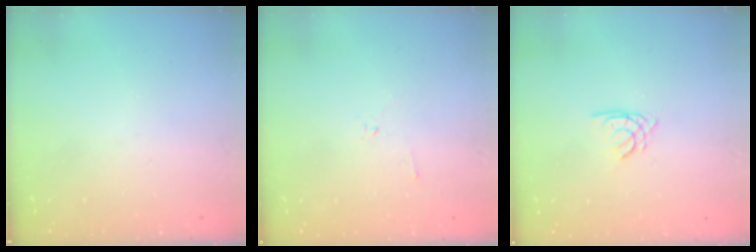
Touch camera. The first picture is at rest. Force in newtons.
{"total": 2.2, "press": 2.1, "slide": 0.7}
{"total": 1.8, "press": 1.8, "slide": 0.3}